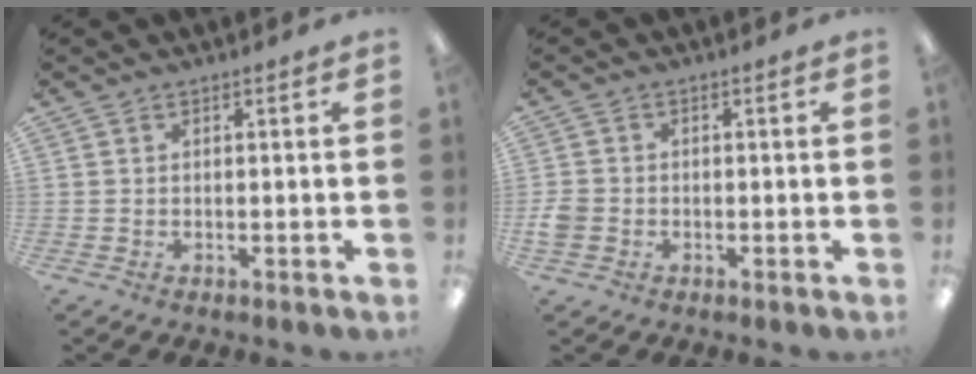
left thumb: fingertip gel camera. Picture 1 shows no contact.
{"total": 3.4, "force": [-1.0, 2.9, 1.4], "torque": [-0.019, 0.009, -0.016]}